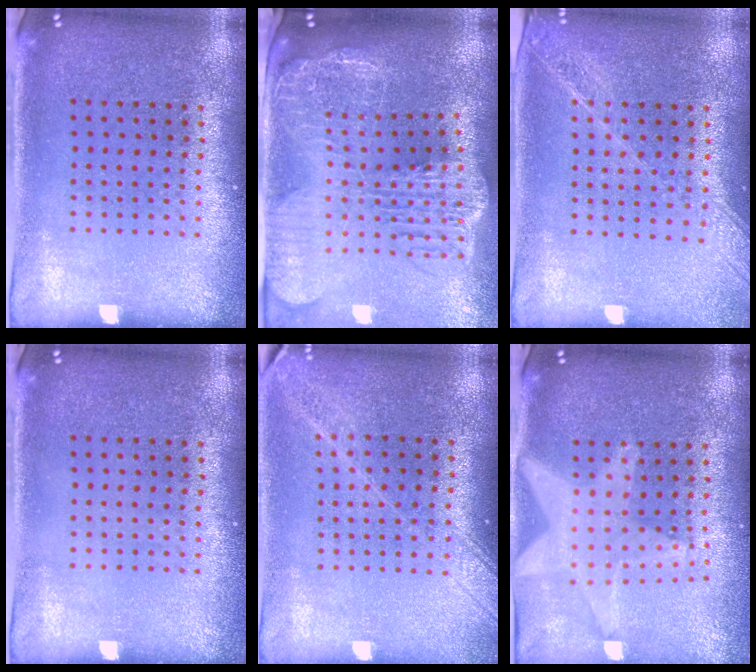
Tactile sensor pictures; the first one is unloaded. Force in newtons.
{"total": 3.7, "press": 3.0, "slide": 2.2}
{"total": 1.6, "press": 1.4, "slide": 0.8}
{"total": 0.0}
{"total": 1.8, "press": 1.5, "slide": 1.0}
{"total": 1.8, "press": 1.6, "slide": 0.8}